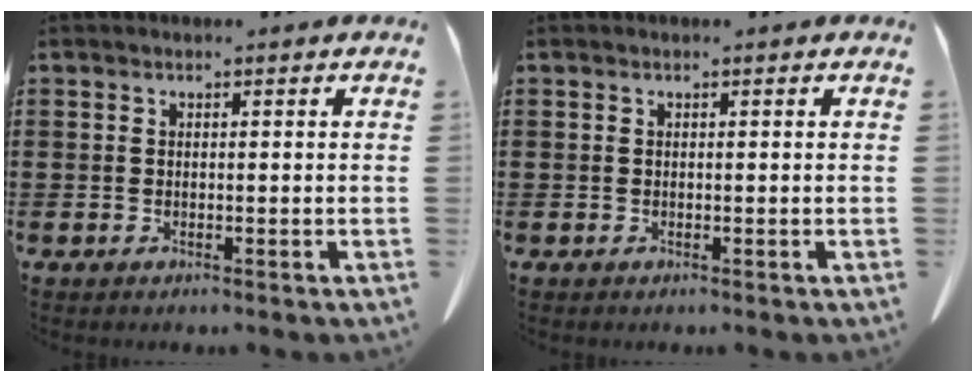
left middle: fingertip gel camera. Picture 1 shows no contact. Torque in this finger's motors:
{"motor_torque": [0.00, 0.00, 0.00, 0.00]}